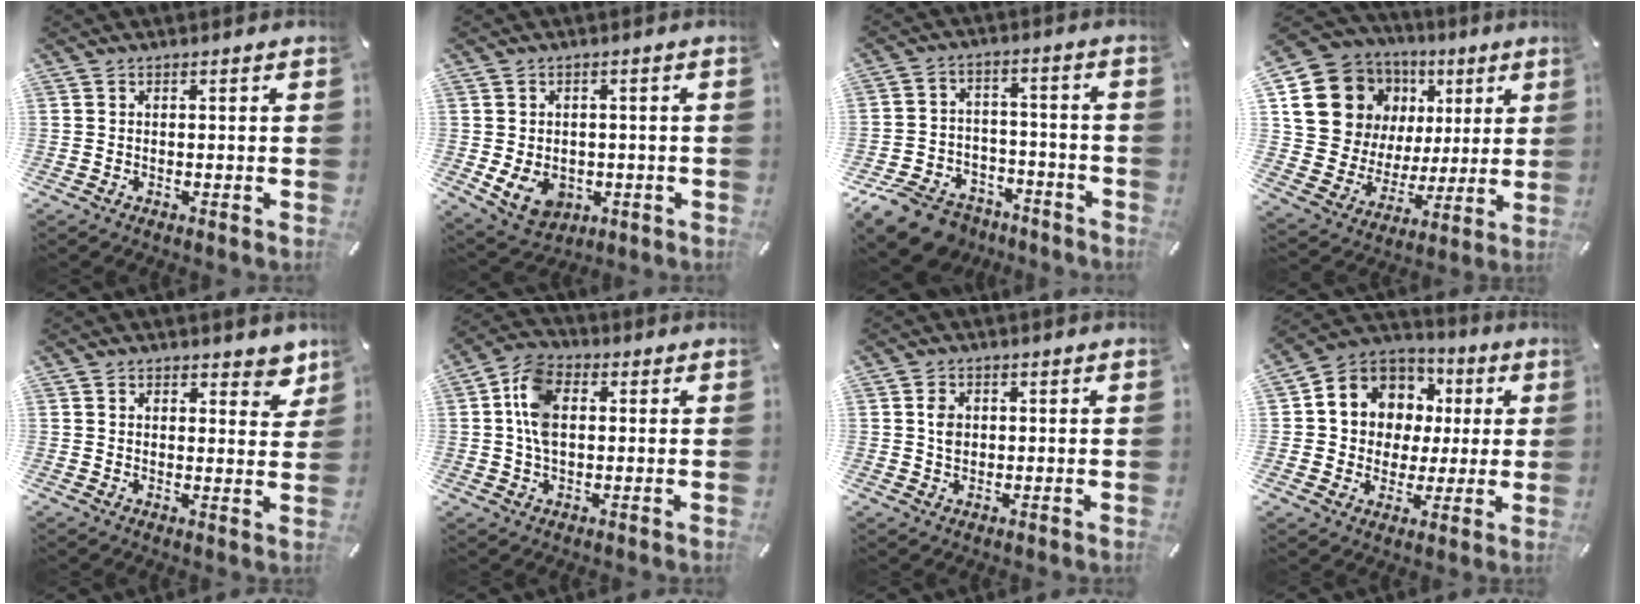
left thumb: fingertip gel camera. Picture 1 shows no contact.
{"total": 7.3, "force": [-1.6, 6.0, 3.9], "torque": [-0.076, 0.001, -0.029]}
{"total": 11.2, "force": [-8.5, 6.4, 3.3], "torque": [-0.054, 0.059, -0.152]}
{"total": 17.6, "force": [6.9, 14.5, 7.1], "torque": [-0.111, -0.035, 0.147]}
{"total": 4.6, "force": [3.4, 2.6, 1.8], "torque": [-0.003, -0.022, 0.054]}
{"total": 9.6, "force": [1.3, 6.5, 6.9], "torque": [-0.154, 0.011, 0.026]}
{"total": 3.4, "force": [0.6, 2.8, 1.9], "torque": [-0.024, 0.000, 0.006]}
{"total": 9.8, "force": [2.1, 9.4, 1.6], "torque": [-0.046, -0.018, 0.049]}